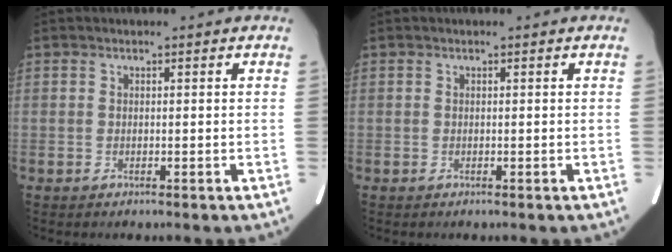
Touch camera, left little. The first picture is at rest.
{"total": 0.0}